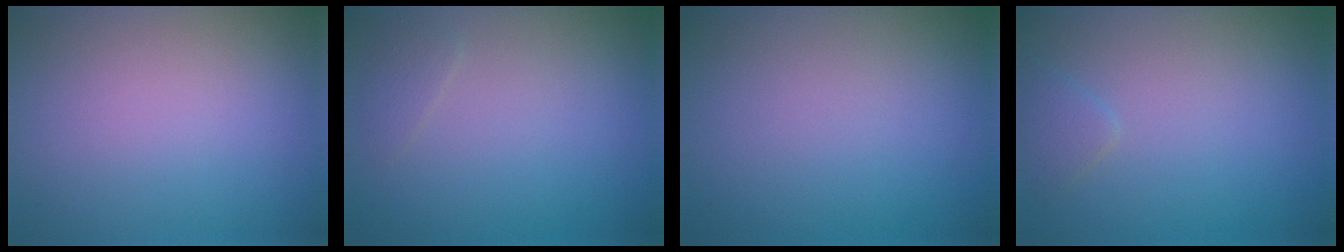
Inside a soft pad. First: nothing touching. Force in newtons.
{"total": 0.9, "press": 0.9, "slide": 0.0}
{"total": 0.0}
{"total": 1.1, "press": 1.1, "slide": 0.1}